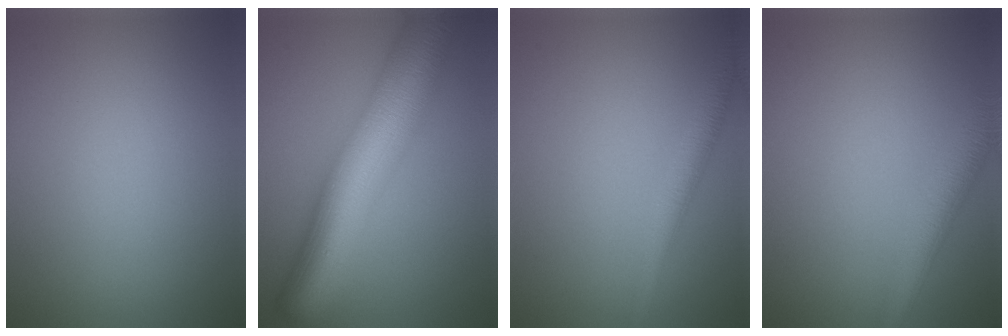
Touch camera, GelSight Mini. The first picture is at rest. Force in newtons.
{"total": 11.8, "press": 11.8, "slide": 0.3}
{"total": 2.9, "press": 2.9, "slide": 0.2}
{"total": 4.5, "press": 4.5, "slide": 0.1}